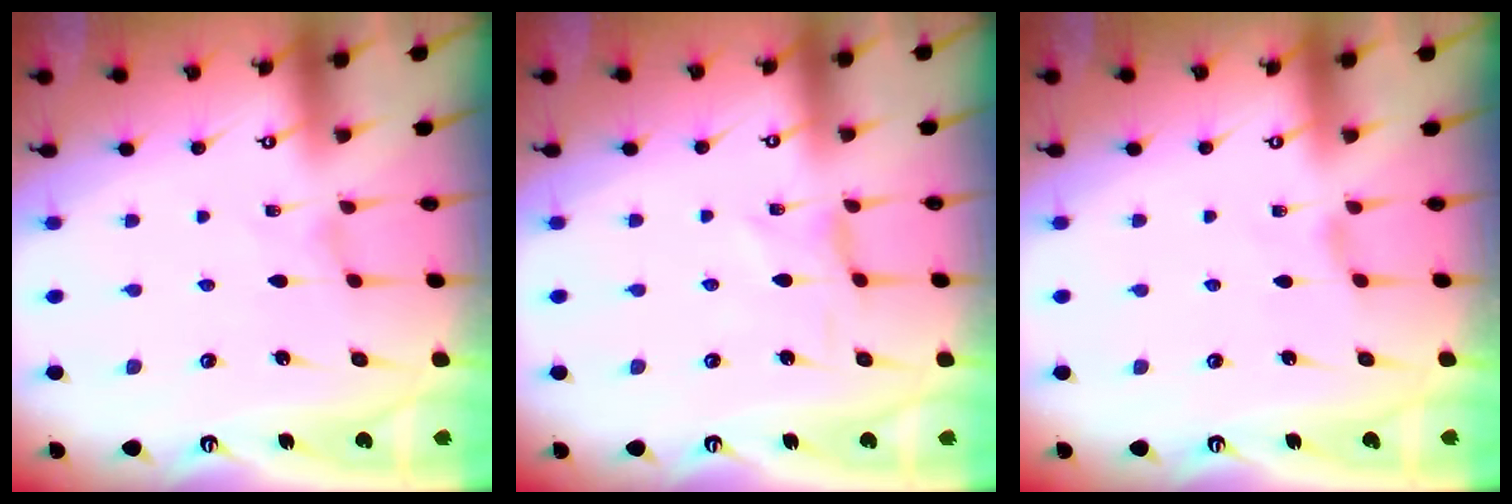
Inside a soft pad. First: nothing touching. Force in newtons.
{"total": 0.0}
{"total": 0.8, "press": 0.7, "slide": 0.4}